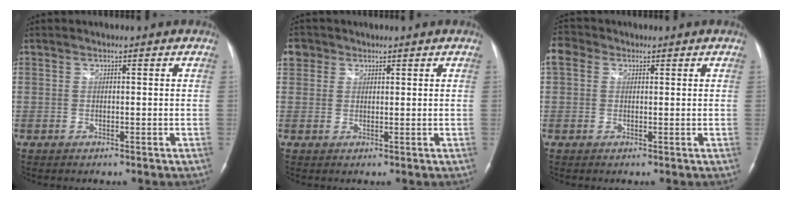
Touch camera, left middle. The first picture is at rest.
{"total": 3.2, "force": [1.7, 2.7, 0.5], "torque": [-0.007, 0.014, 0.030]}
{"total": 3.6, "force": [1.4, 2.8, 1.8], "torque": [-0.050, 0.026, 0.027]}